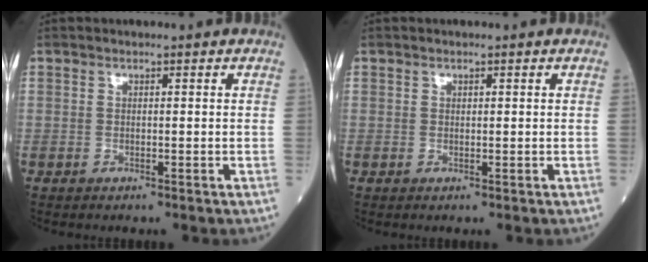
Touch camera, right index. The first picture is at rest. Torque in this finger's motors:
{"motor_torque": [-0.17, -0.05, -0.02, -0.01]}